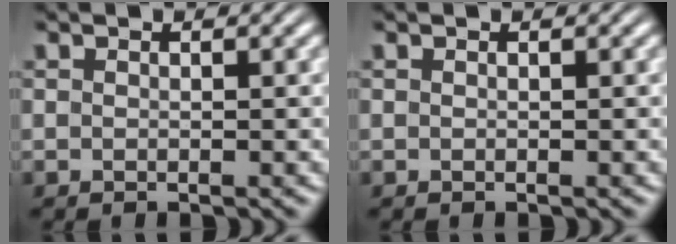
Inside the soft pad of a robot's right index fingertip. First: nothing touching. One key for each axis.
{"total": 0.0}